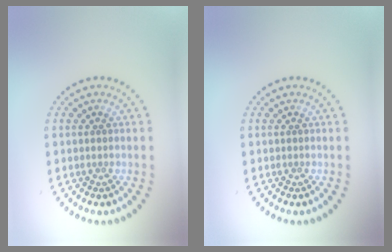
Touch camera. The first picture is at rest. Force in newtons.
{"total": 0.0}